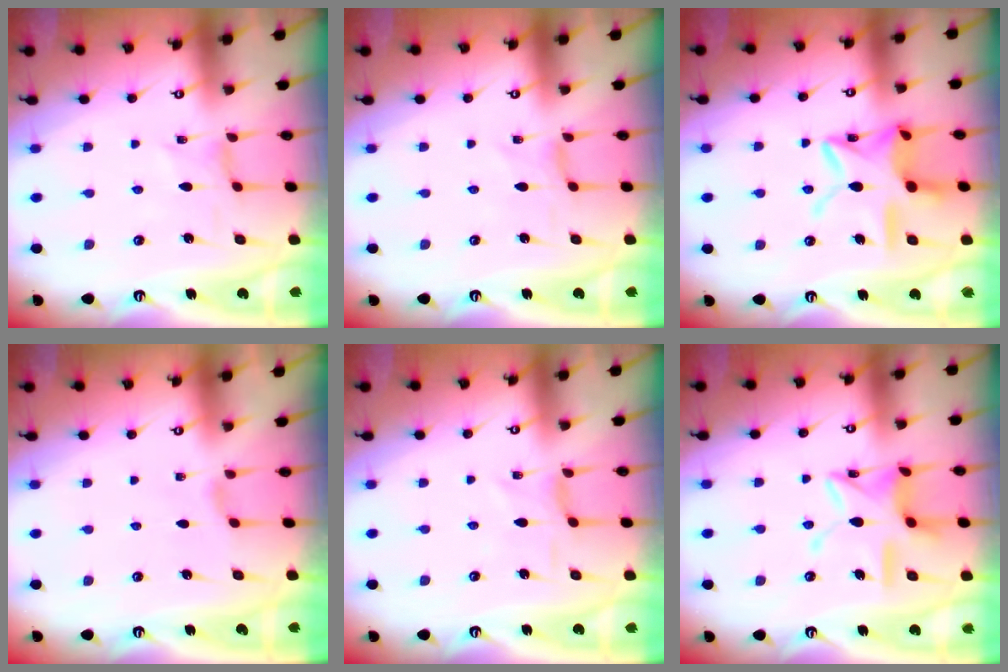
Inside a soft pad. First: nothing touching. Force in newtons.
{"total": 0.0}
{"total": 16.4, "press": 16.4, "slide": 1.1}
{"total": 1.5, "press": 1.5, "slide": 0.4}
{"total": 1.1, "press": 1.0, "slide": 0.5}
{"total": 12.1, "press": 12.1, "slide": 0.8}